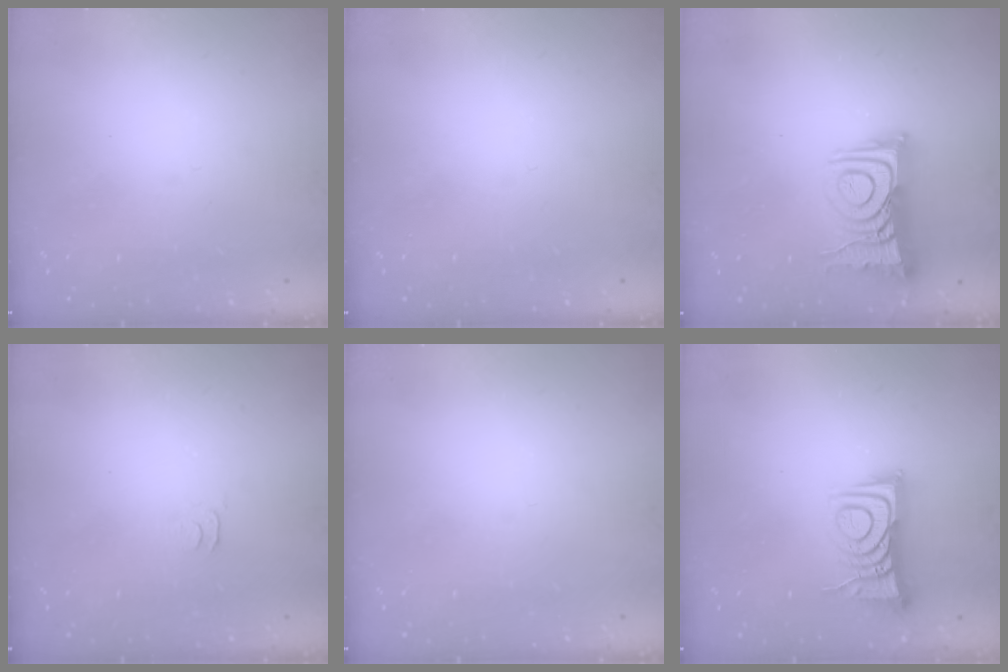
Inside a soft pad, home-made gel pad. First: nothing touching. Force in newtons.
{"total": 0.0}
{"total": 14.0, "press": 14.0, "slide": 1.0}
{"total": 2.8, "press": 2.7, "slide": 0.5}
{"total": 0.0}
{"total": 9.8, "press": 9.8, "slide": 1.2}